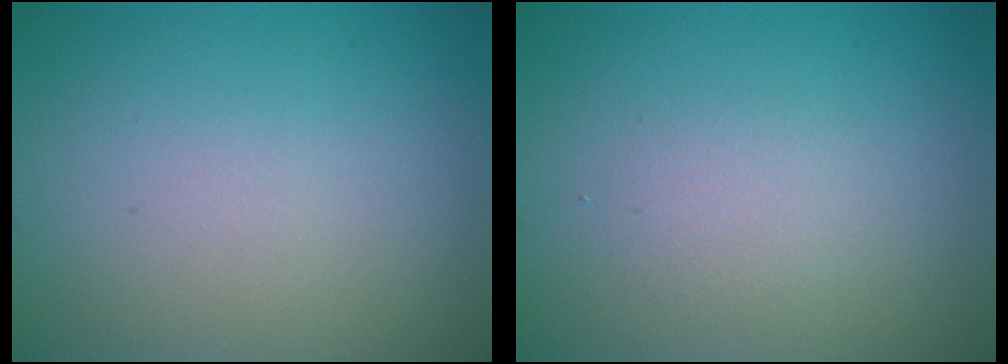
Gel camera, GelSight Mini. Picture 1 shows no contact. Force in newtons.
{"total": 1.4, "press": 1.4, "slide": 0.1}